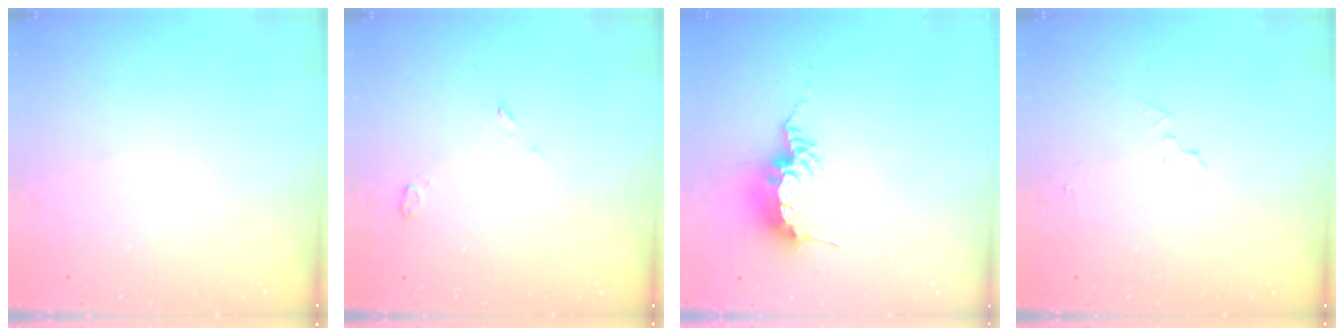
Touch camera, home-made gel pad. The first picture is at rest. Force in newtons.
{"total": 2.8, "press": 2.7, "slide": 0.7}
{"total": 9.6, "press": 9.5, "slide": 0.7}
{"total": 2.9, "press": 2.9, "slide": 0.3}